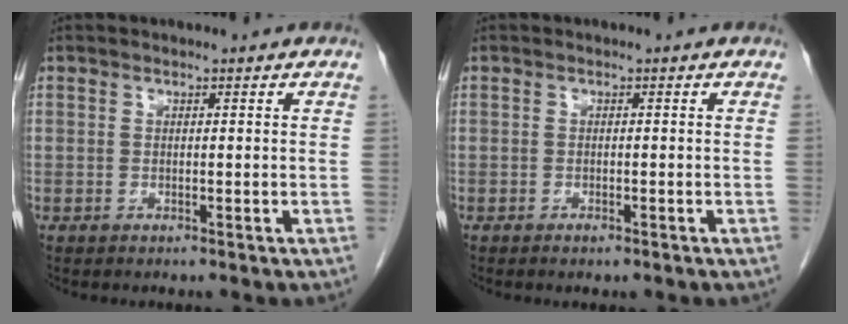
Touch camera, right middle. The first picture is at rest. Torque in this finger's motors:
{"motor_torque": [-0.22, -0.23, -0.04, -0.01]}